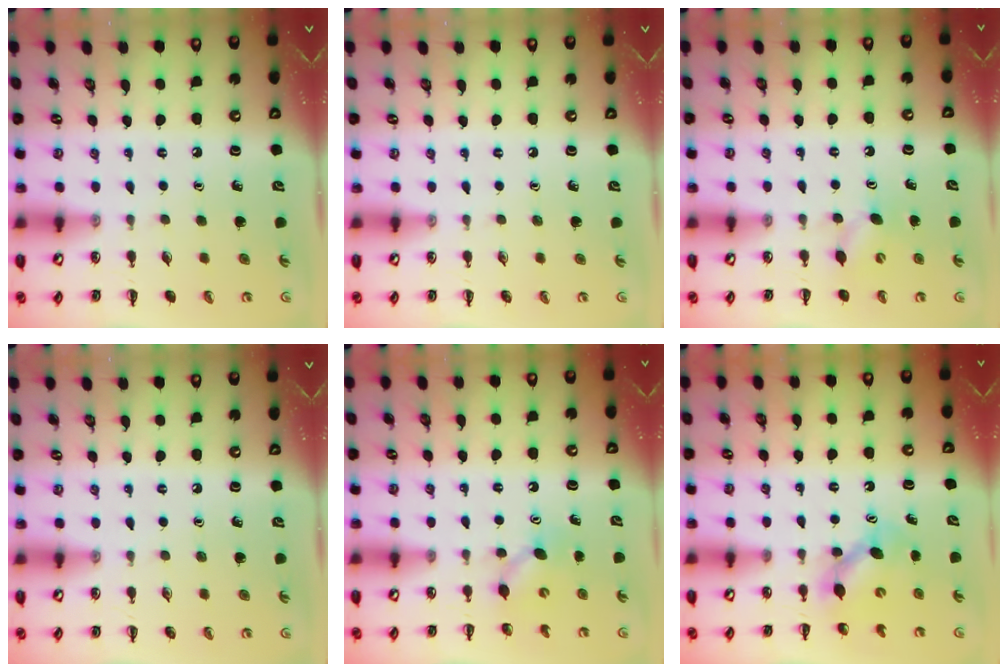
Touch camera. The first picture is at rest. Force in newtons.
{"total": 0.0}
{"total": 4.5, "press": 4.3, "slide": 1.2}
{"total": 0.0}
{"total": 4.4, "press": 4.2, "slide": 1.2}
{"total": 5.8, "press": 5.8, "slide": 0.6}